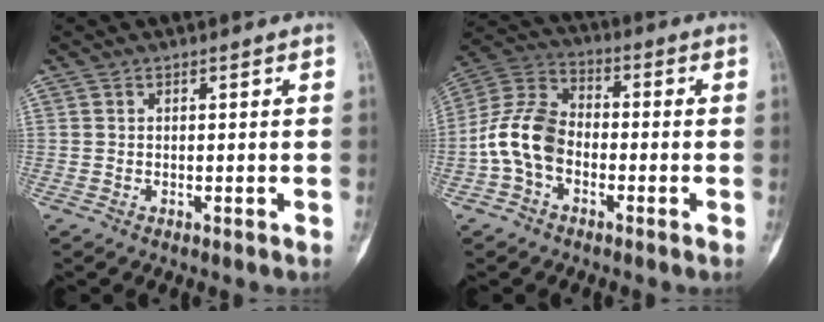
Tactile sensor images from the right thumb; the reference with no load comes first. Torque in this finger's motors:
{"motor_torque": [0.35, 0.02, 1.17, -0.38, 0.13]}